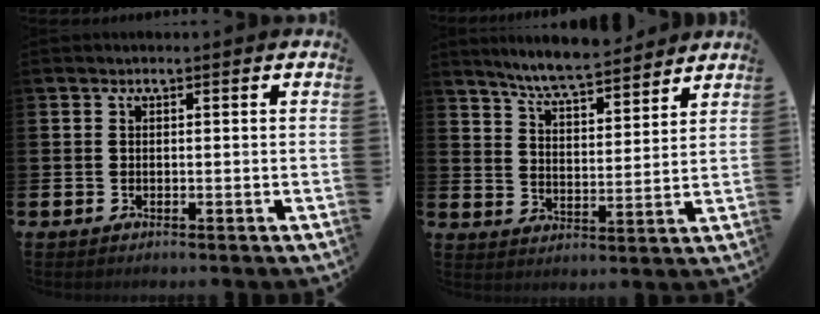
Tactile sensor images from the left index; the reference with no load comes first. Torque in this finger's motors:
{"motor_torque": [0.68, -0.60, 0.52, 0.17]}